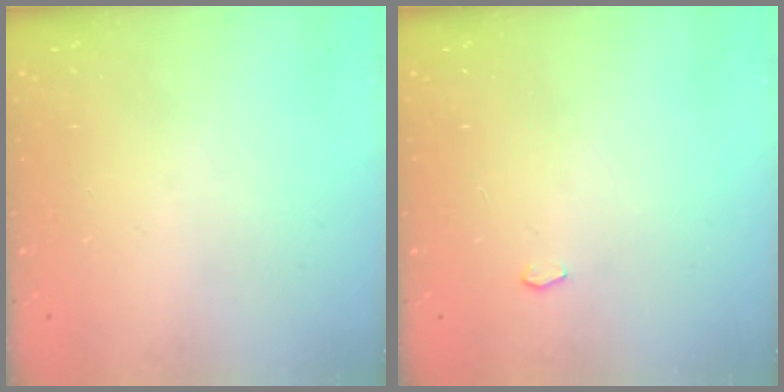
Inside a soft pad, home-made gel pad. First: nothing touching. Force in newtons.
{"total": 2.0, "press": 1.9, "slide": 0.3}